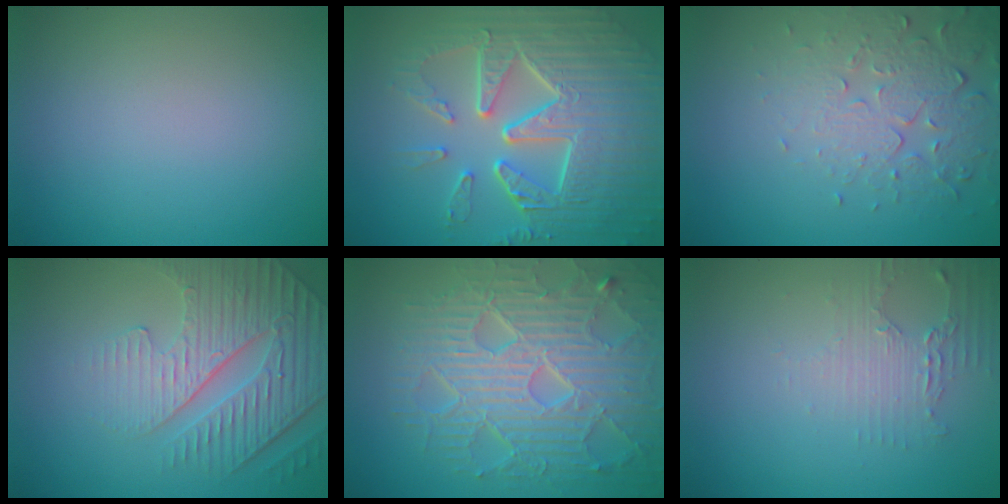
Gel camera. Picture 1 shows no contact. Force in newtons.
{"total": 9.8, "press": 6.6, "slide": 7.2}
{"total": 5.0, "press": 3.6, "slide": 3.4}
{"total": 4.6, "press": 4.3, "slide": 1.6}
{"total": 9.2, "press": 6.6, "slide": 6.5}
{"total": 2.1, "press": 2.0, "slide": 0.4}